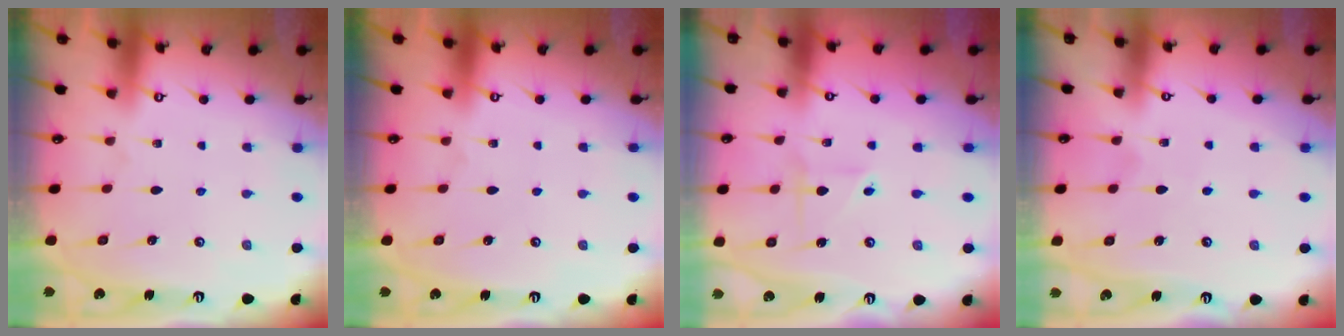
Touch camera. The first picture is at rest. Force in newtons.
{"total": 0.0}
{"total": 3.0, "press": 2.9, "slide": 0.7}
{"total": 3.3, "press": 3.3, "slide": 0.5}